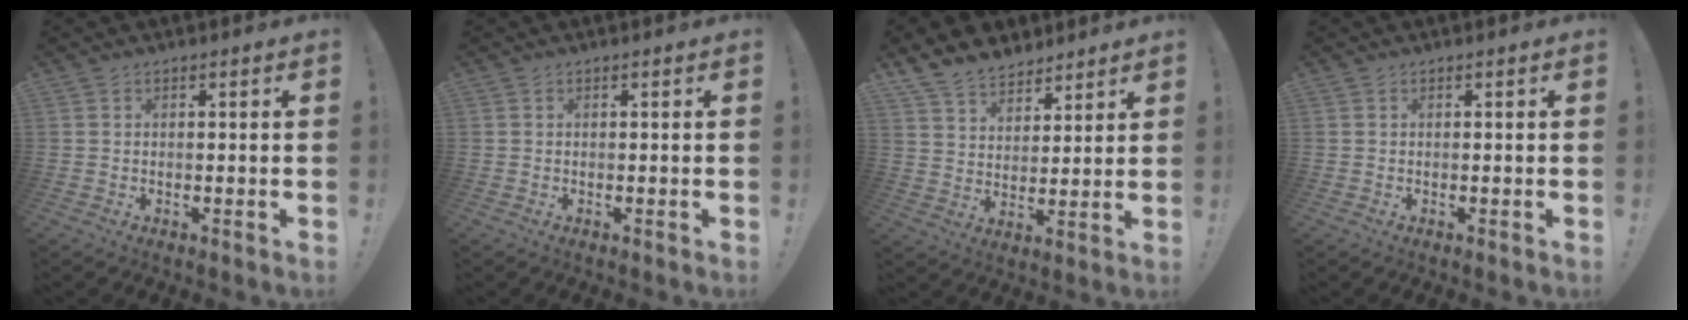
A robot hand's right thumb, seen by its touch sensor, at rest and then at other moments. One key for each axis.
{"total": 0.0}
{"total": 9.7, "fx": 7.9, "fy": 5.4, "fz": 2.0, "tx": -0.046, "ty": -0.056, "tz": 0.157}
{"total": 0.0}